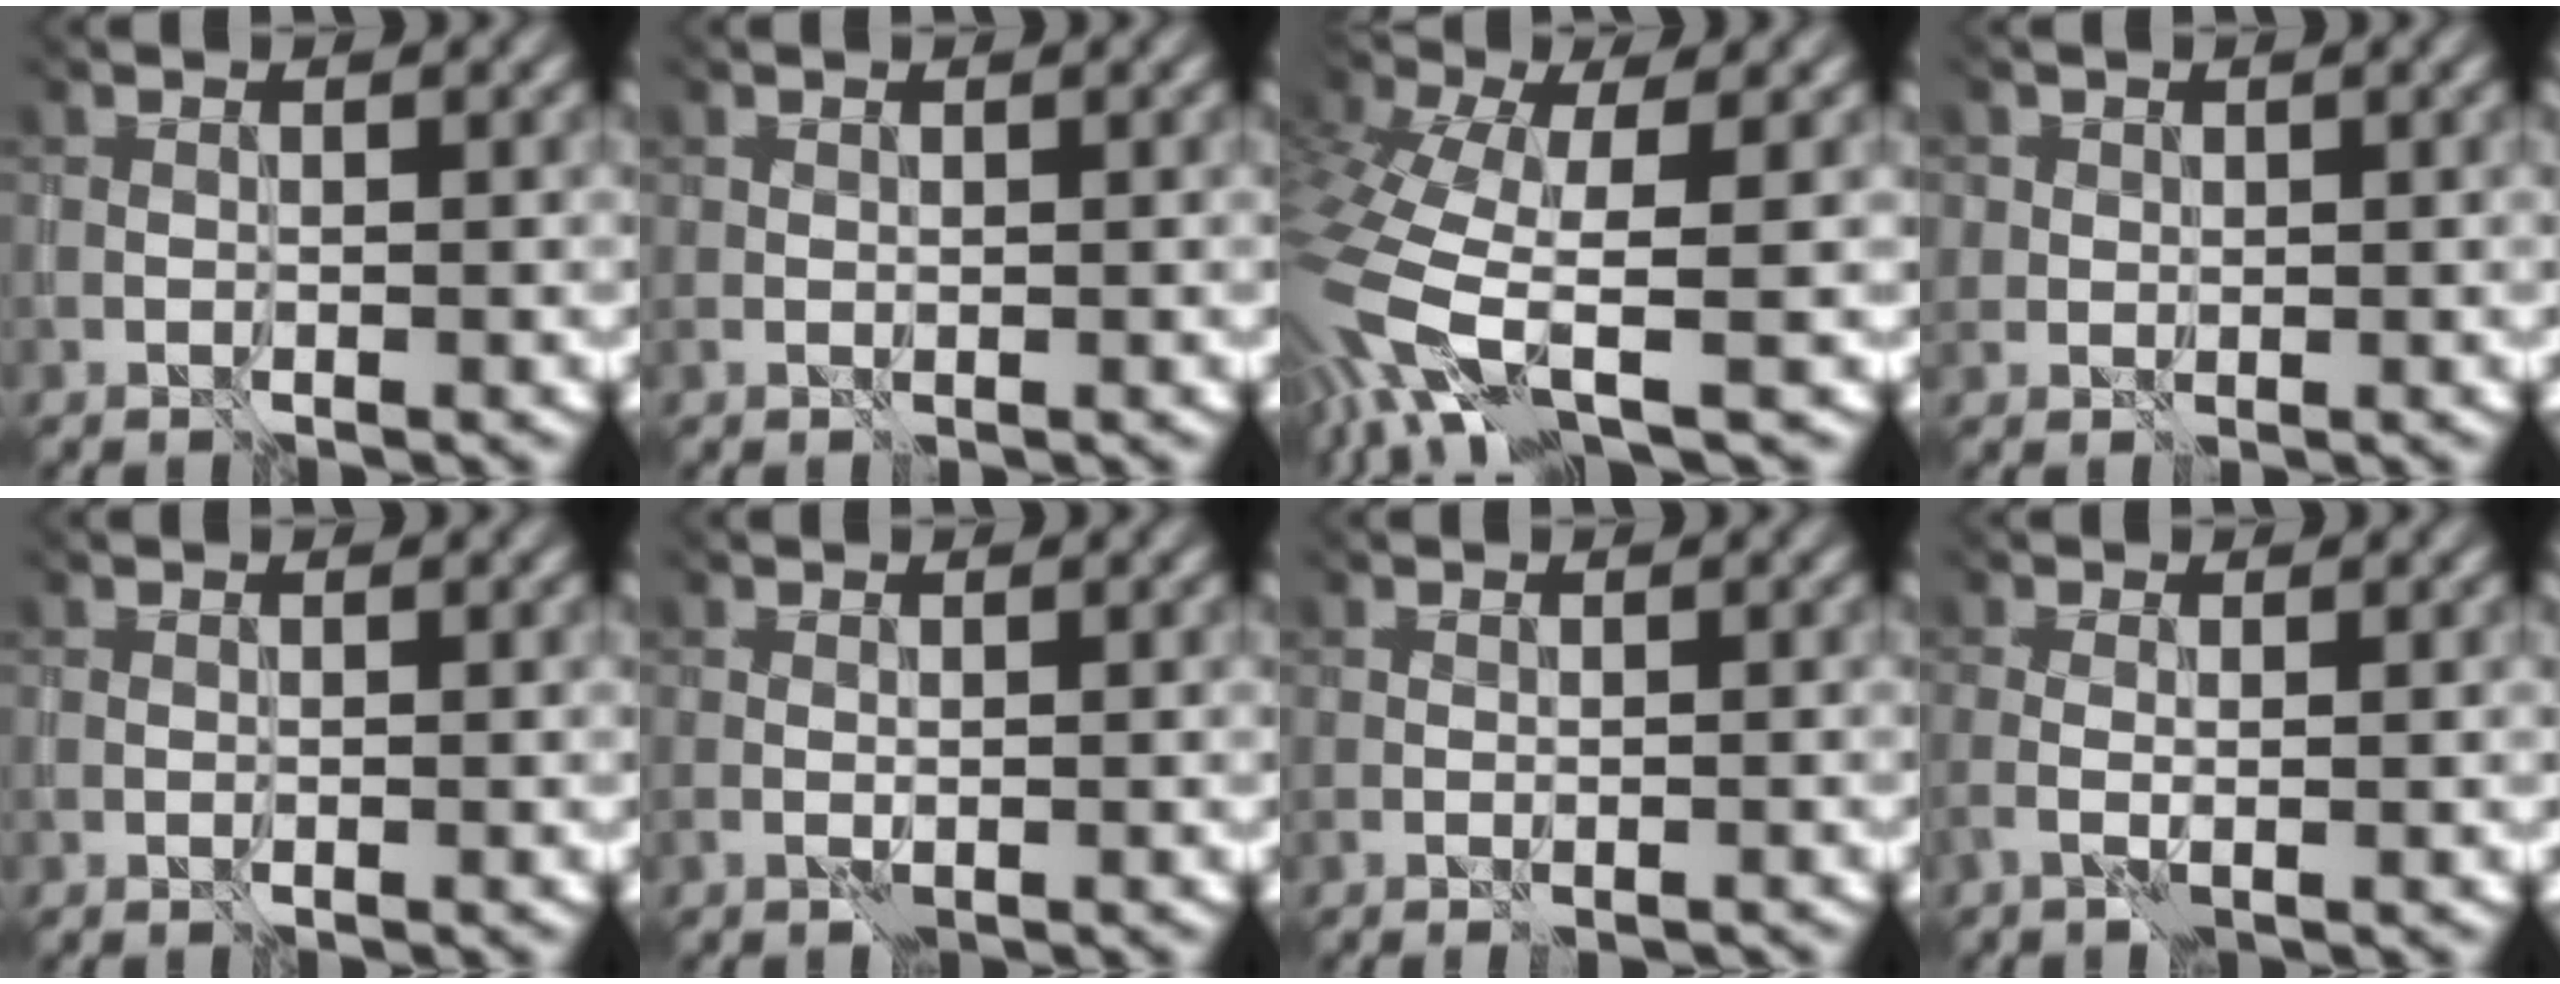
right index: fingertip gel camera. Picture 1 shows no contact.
{"total": 0.0}
{"total": 10.4, "force": [-3.4, 5.1, 8.5], "torque": [-0.230, -0.030, -0.052]}
{"total": 2.4, "force": [1.4, 1.9, 0.3], "torque": [0.007, 0.014, 0.001]}
{"total": 0.0}
{"total": 0.0}
{"total": 0.6, "force": [-0.5, 0.2, 0.2], "torque": [-0.003, -0.003, -0.004]}
{"total": 1.0, "force": [-0.4, 0.3, 0.9], "torque": [-0.032, -0.003, -0.010]}